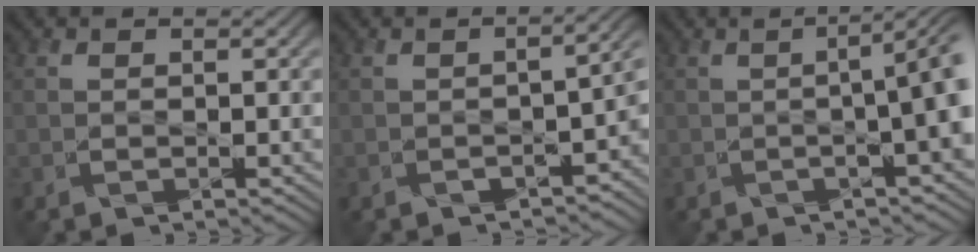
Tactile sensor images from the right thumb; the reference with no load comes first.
{"total": 5.6, "force": [-2.5, 2.3, 4.5], "torque": [-0.054, -0.018, -0.031]}
{"total": 7.6, "force": [-0.3, 1.8, 7.4], "torque": [-0.077, 0.010, -0.012]}